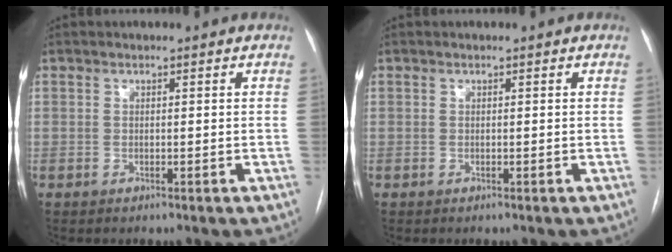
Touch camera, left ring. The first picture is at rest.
{"total": 0.0}